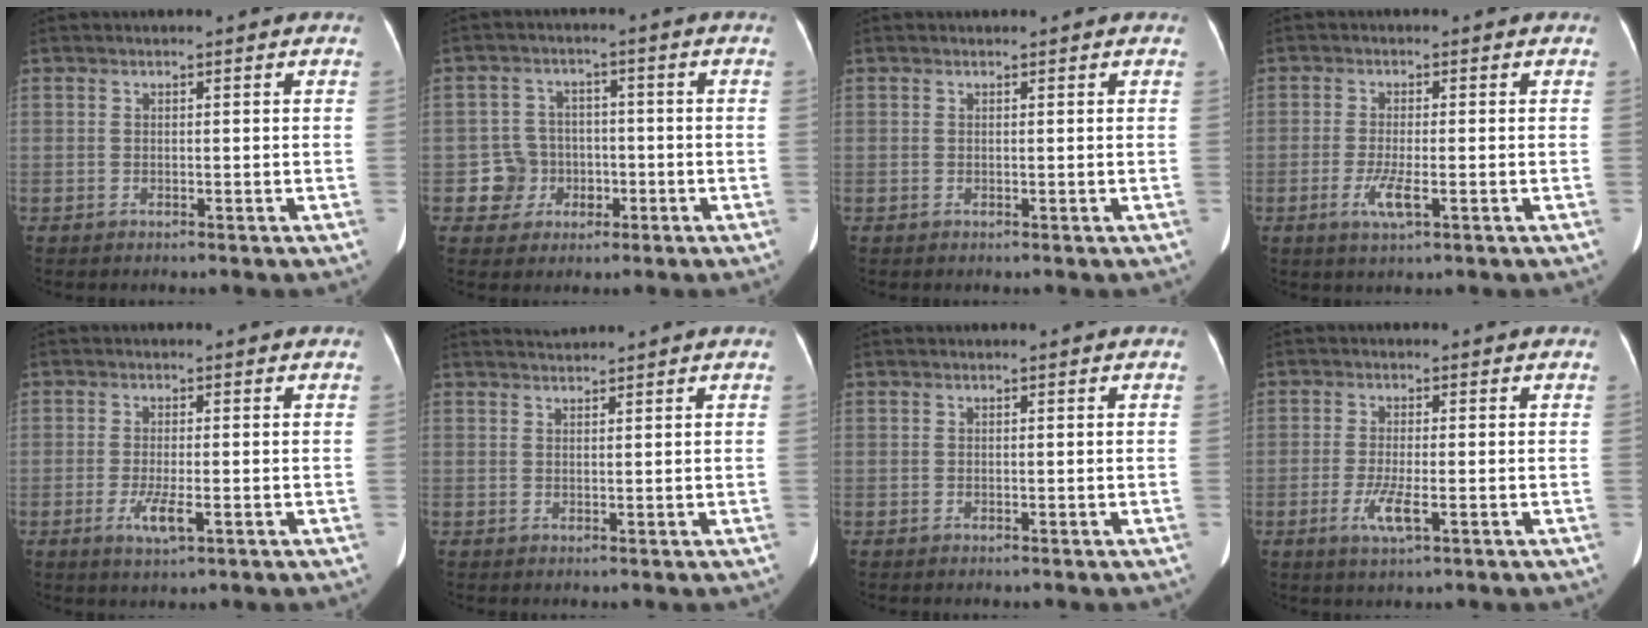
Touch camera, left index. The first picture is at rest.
{"total": 5.3, "force": [-1.7, 5.0, 0.1], "torque": [0.001, 0.012, -0.024]}
{"total": 0.8, "force": [0.8, 0.3, 0.1], "torque": [-0.008, 0.005, 0.011]}
{"total": 3.6, "force": [-1.3, 0.5, 3.3], "torque": [-0.071, -0.009, -0.024]}
{"total": 3.7, "force": [-1.3, 0.7, 3.4], "torque": [-0.070, -0.009, -0.020]}
{"total": 2.2, "force": [2.1, -0.5, 0.0], "torque": [-0.001, 0.015, 0.047]}
{"total": 0.0}
{"total": 3.9, "force": [-1.4, 0.5, 3.6], "torque": [-0.078, -0.010, -0.025]}